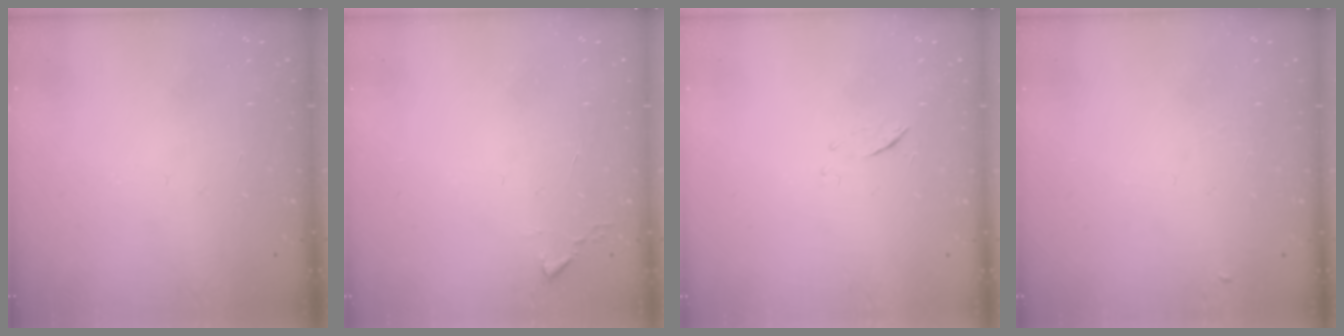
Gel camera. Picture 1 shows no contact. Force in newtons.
{"total": 2.4, "press": 2.4, "slide": 0.3}
{"total": 5.2, "press": 5.1, "slide": 0.7}
{"total": 3.9, "press": 3.8, "slide": 0.6}